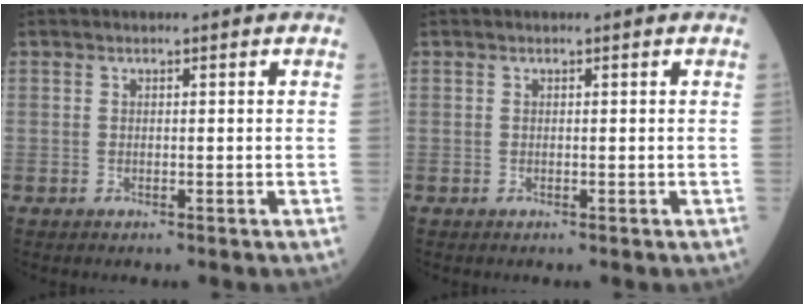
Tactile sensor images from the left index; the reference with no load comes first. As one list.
[{"total": 0.0}]